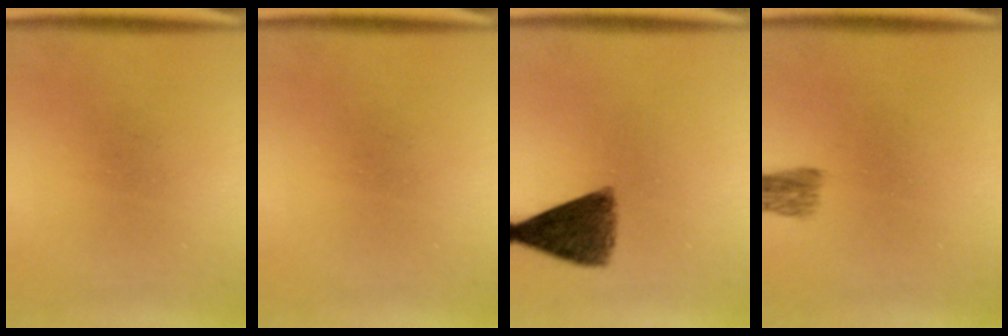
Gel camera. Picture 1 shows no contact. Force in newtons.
{"total": 0.0}
{"total": 8.1}
{"total": 2.5}